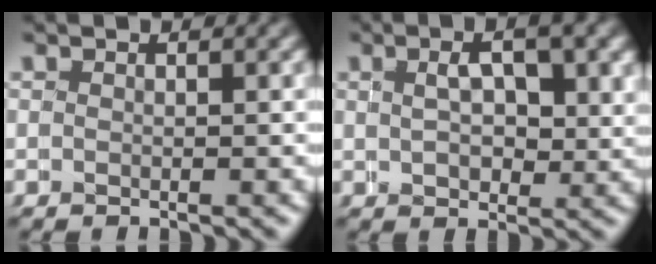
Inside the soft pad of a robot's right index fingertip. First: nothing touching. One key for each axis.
{"total": 3.6, "fx": 1.3, "fy": 1.2, "fz": 3.1, "tx": -0.036, "ty": 0.009, "tz": 0.023}